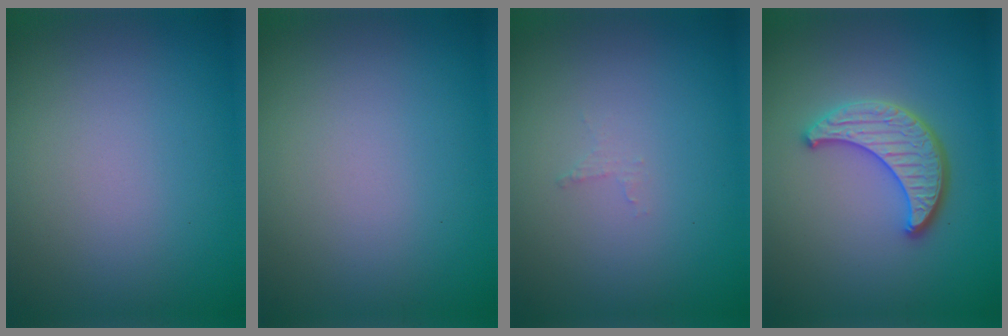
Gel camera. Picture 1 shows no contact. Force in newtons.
{"total": 0.0}
{"total": 0.7, "press": 0.6, "slide": 0.2}
{"total": 3.8, "press": 3.5, "slide": 1.4}